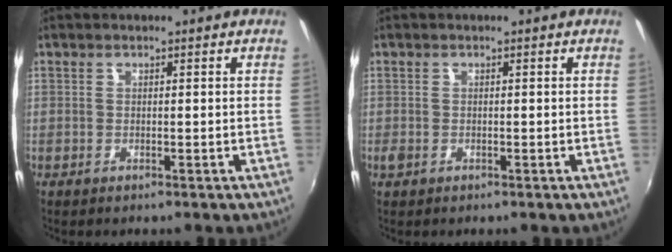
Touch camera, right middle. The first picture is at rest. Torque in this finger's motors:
{"motor_torque": [0.37, -0.32, -0.01, 0.02]}